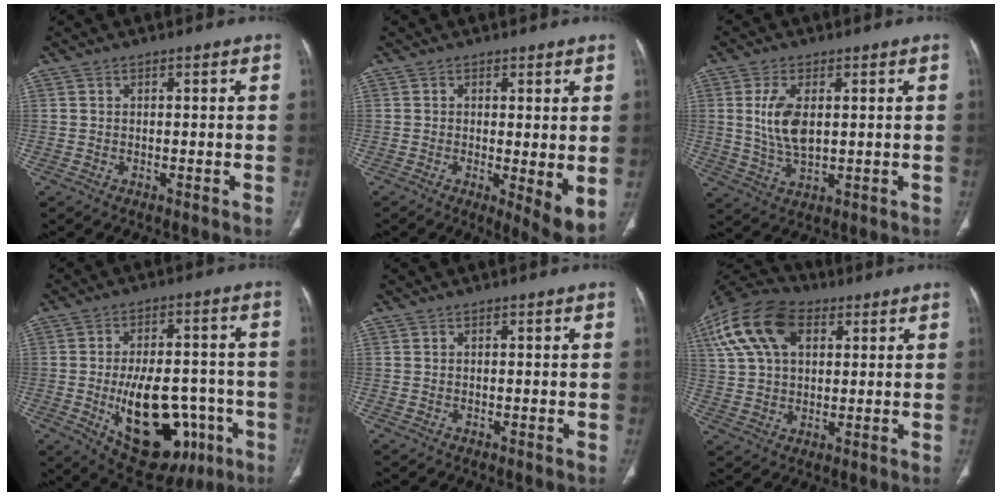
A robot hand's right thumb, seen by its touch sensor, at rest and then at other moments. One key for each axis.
{"total": 6.5, "fx": -0.2, "fy": 1.9, "fz": 6.2, "tx": -0.093, "ty": -0.021, "tz": -0.003}
{"total": 8.1, "fx": 1.5, "fy": 4.0, "fz": 6.9, "tx": -0.141, "ty": -0.011, "tz": 0.034}
{"total": 20.4, "fx": -6.1, "fy": 11.2, "fz": 16.0, "tx": -0.216, "ty": 0.020, "tz": -0.065}
{"total": 0.0}
{"total": 18.1, "fx": 7.1, "fy": 11.1, "fz": 12.4, "tx": -0.258, "ty": 0.019, "tz": 0.126}